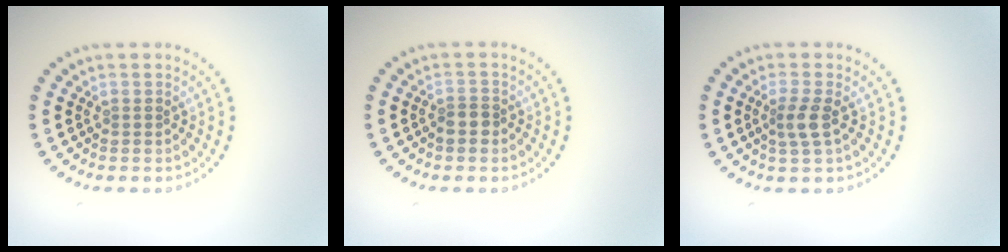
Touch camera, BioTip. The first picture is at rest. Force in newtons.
{"total": 1.5, "press": 1.3, "slide": 0.8}
{"total": 2.1, "press": 1.7, "slide": 1.2}